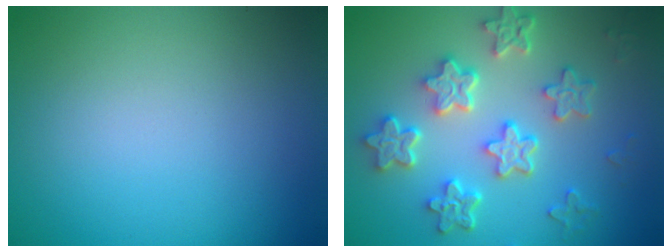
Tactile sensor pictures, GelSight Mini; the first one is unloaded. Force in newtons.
{"total": 5.9, "press": 5.0, "slide": 3.2}